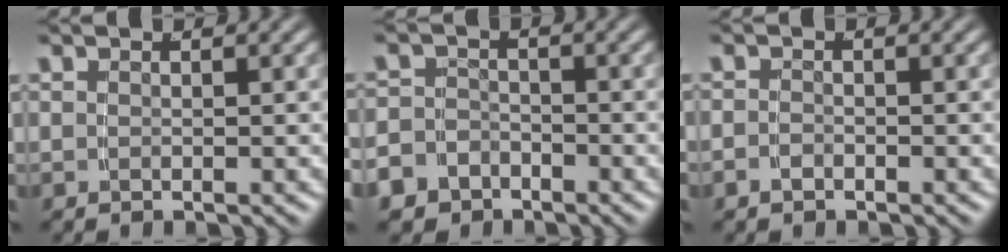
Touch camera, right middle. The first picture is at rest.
{"total": 5.3, "force": [-3.2, 4.1, 0.8], "torque": [-0.025, -0.021, -0.057]}
{"total": 1.1, "force": [-1.0, 0.4, 0.2], "torque": [-0.009, -0.009, -0.014]}